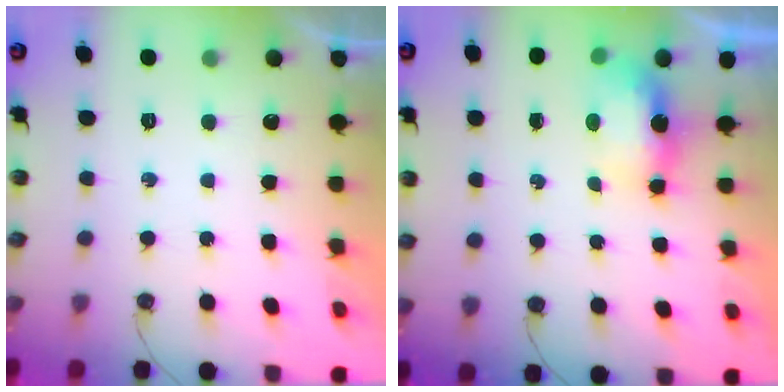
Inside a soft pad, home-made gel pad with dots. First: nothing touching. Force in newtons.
{"total": 8.1, "press": 6.6, "slide": 4.7}